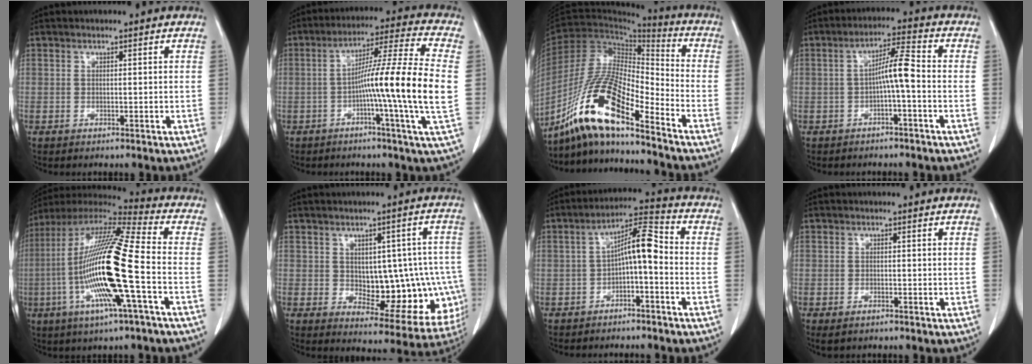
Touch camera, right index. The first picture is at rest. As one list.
[{"total": 14.9, "force": [-2.0, -2.1, 14.6], "torque": [-0.236, 0.000, -0.045]}, {"total": 16.3, "force": [-11.5, 2.5, 11.3], "torque": [-0.215, -0.001, -0.212]}, {"total": 5.3, "force": [-1.0, 0.1, 5.2], "torque": [-0.089, 0.017, -0.017]}, {"total": 21.0, "force": [-4.3, 0.9, 20.5], "torque": [-0.419, -0.015, -0.091]}, {"total": 14.9, "force": [-1.3, 7.7, 12.7], "torque": [-0.136, 0.024, 0.007]}, {"total": 7.5, "force": [-1.2, 1.7, 7.2], "torque": [-0.124, 0.032, -0.022]}, {"total": 1.4, "force": [-0.9, 0.7, 0.9], "torque": [-0.016, -0.002, -0.007]}]